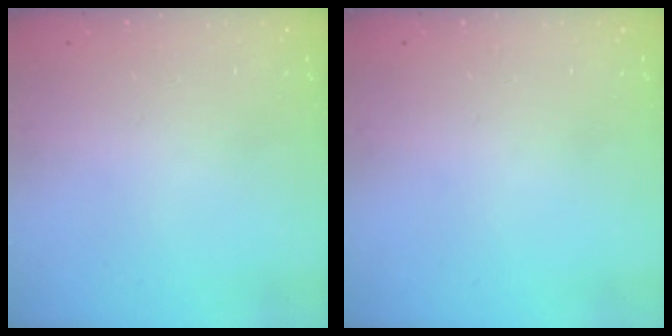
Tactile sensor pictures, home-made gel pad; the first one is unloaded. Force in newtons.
{"total": 0.0}